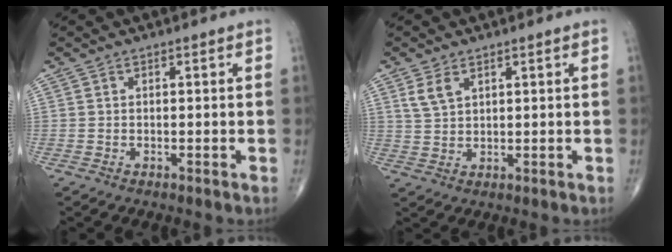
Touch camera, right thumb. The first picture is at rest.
{"total": 3.6, "force": [2.0, 2.0, 2.2], "torque": [-0.043, -0.004, 0.047]}